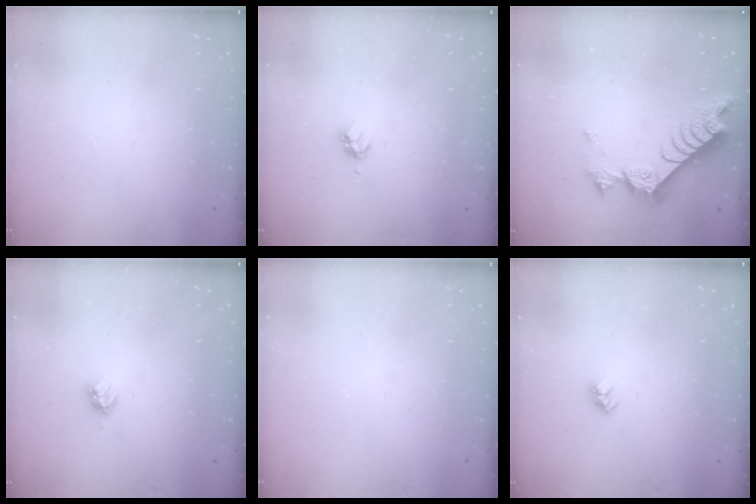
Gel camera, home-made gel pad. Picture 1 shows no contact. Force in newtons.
{"total": 2.9, "press": 2.8, "slide": 0.4}
{"total": 8.3, "press": 8.2, "slide": 1.0}
{"total": 3.1, "press": 3.1, "slide": 0.3}
{"total": 0.0}
{"total": 3.2, "press": 3.1, "slide": 0.3}